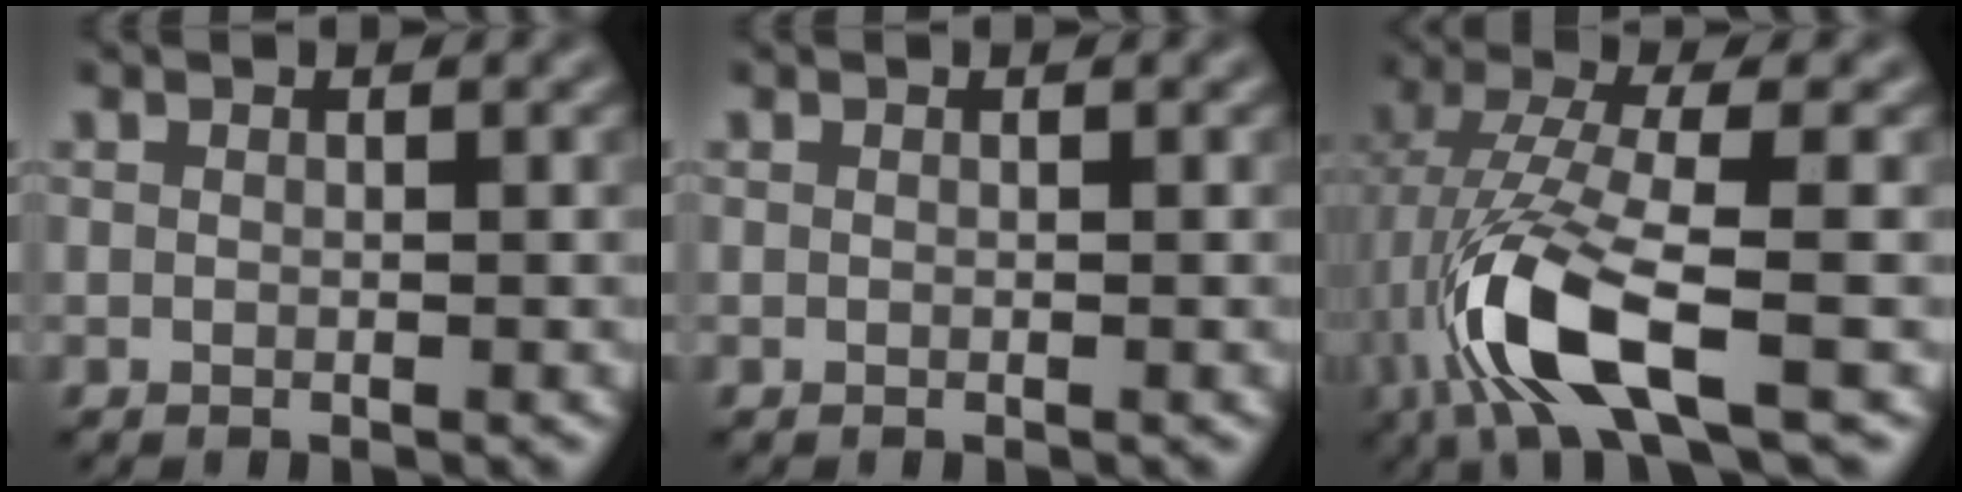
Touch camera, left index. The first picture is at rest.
{"total": 0.0}
{"total": 8.3, "force": [-3.1, 2.4, 7.3], "torque": [-0.164, 0.002, -0.066]}